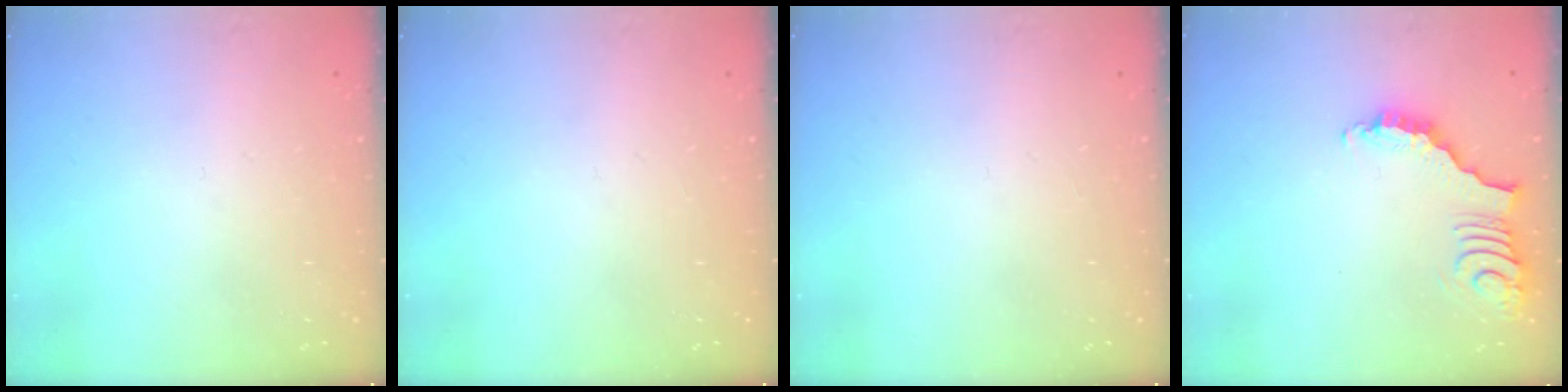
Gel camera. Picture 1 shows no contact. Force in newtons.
{"total": 0.0}
{"total": 0.0}
{"total": 3.6, "press": 3.6, "slide": 0.7}